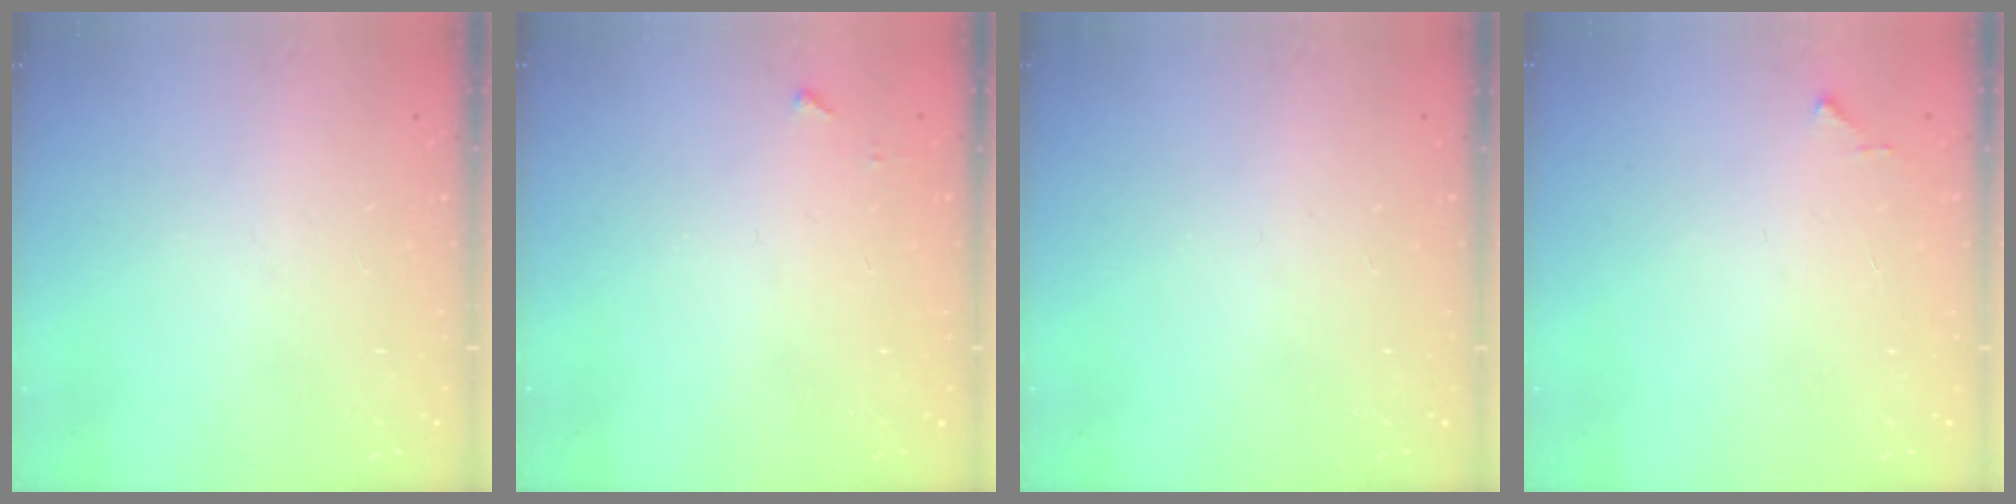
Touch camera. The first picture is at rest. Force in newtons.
{"total": 3.5, "press": 3.5, "slide": 0.4}
{"total": 0.0}
{"total": 3.4, "press": 3.4, "slide": 0.4}